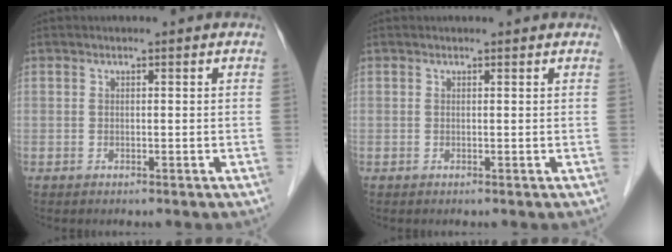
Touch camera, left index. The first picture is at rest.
{"total": 0.8, "force": [0.8, 0.2, 0.0], "torque": [-0.010, 0.004, 0.006]}